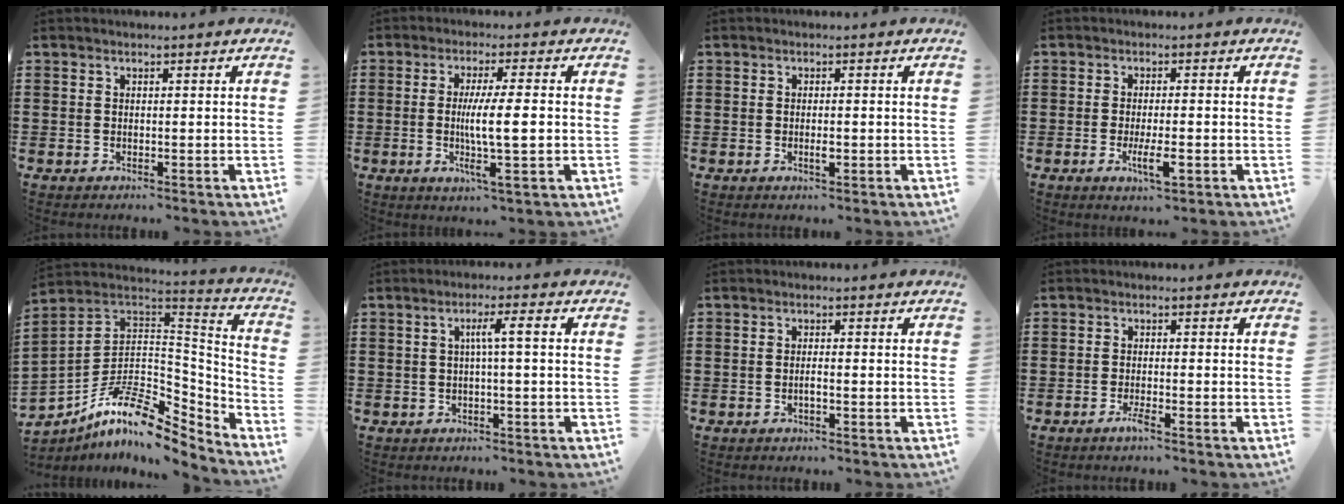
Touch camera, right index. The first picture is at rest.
{"total": 8.2, "force": [-0.7, 0.8, 8.2], "torque": [-0.148, -0.008, -0.017]}
{"total": 1.6, "force": [-0.4, 0.4, 1.5], "torque": [-0.028, -0.002, -0.006]}
{"total": 4.7, "force": [-1.6, 1.2, 4.2], "torque": [-0.081, -0.007, -0.030]}
{"total": 11.3, "force": [-6.9, 5.1, 7.4], "torque": [-0.150, 0.001, -0.133]}
{"total": 3.5, "force": [0.0, -0.1, 3.5], "torque": [-0.063, 0.000, -0.004]}
{"total": 1.2, "force": [-0.4, 0.0, 1.1], "torque": [-0.021, -0.003, -0.008]}
{"total": 2.0, "force": [-1.2, 0.2, 1.5], "torque": [-0.033, -0.006, -0.024]}